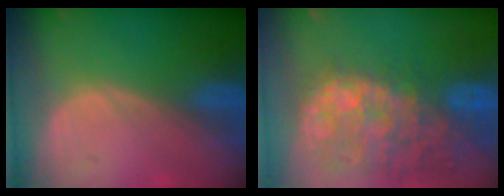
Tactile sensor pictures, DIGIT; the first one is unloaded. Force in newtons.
{"total": 14.3, "press": 11.7, "slide": 8.2}